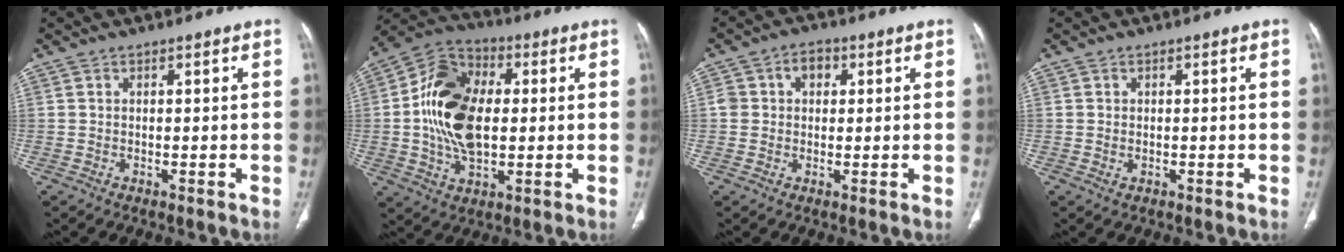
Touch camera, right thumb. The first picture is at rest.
{"total": 16.9, "force": [0.7, 10.4, 13.2], "torque": [-0.238, 0.017, 0.007]}
{"total": 5.0, "force": [1.2, 4.0, 2.7], "torque": [-0.022, 0.012, 0.020]}
{"total": 1.0, "force": [-0.2, 0.7, 0.7], "torque": [-0.016, 0.004, 0.002]}